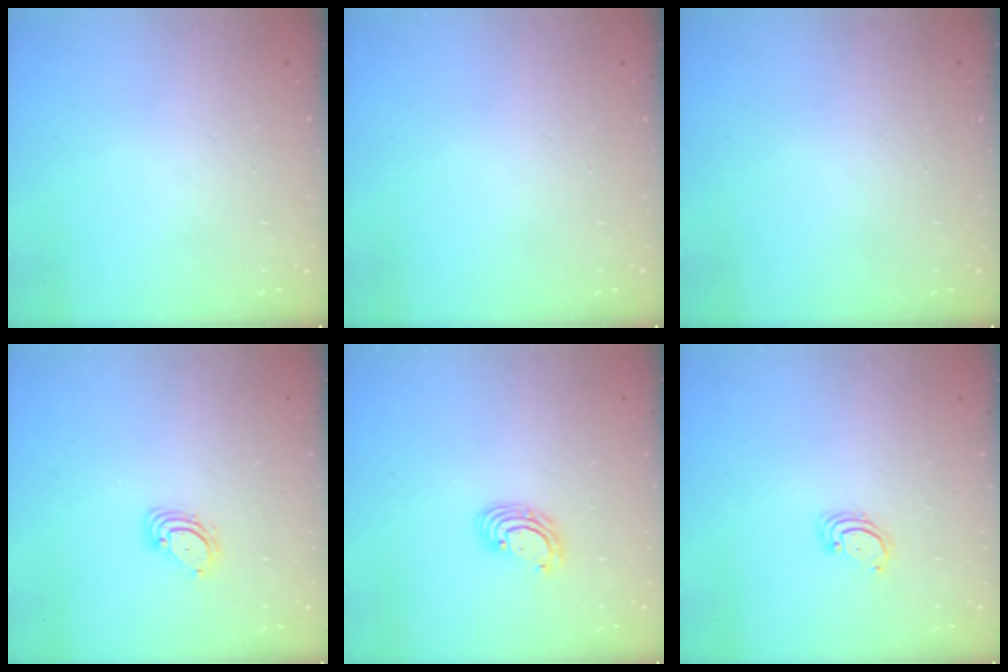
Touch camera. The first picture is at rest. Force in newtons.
{"total": 0.0}
{"total": 0.0}
{"total": 4.3, "press": 4.3, "slide": 0.4}
{"total": 4.5, "press": 4.5, "slide": 0.3}
{"total": 2.8, "press": 2.8, "slide": 0.2}